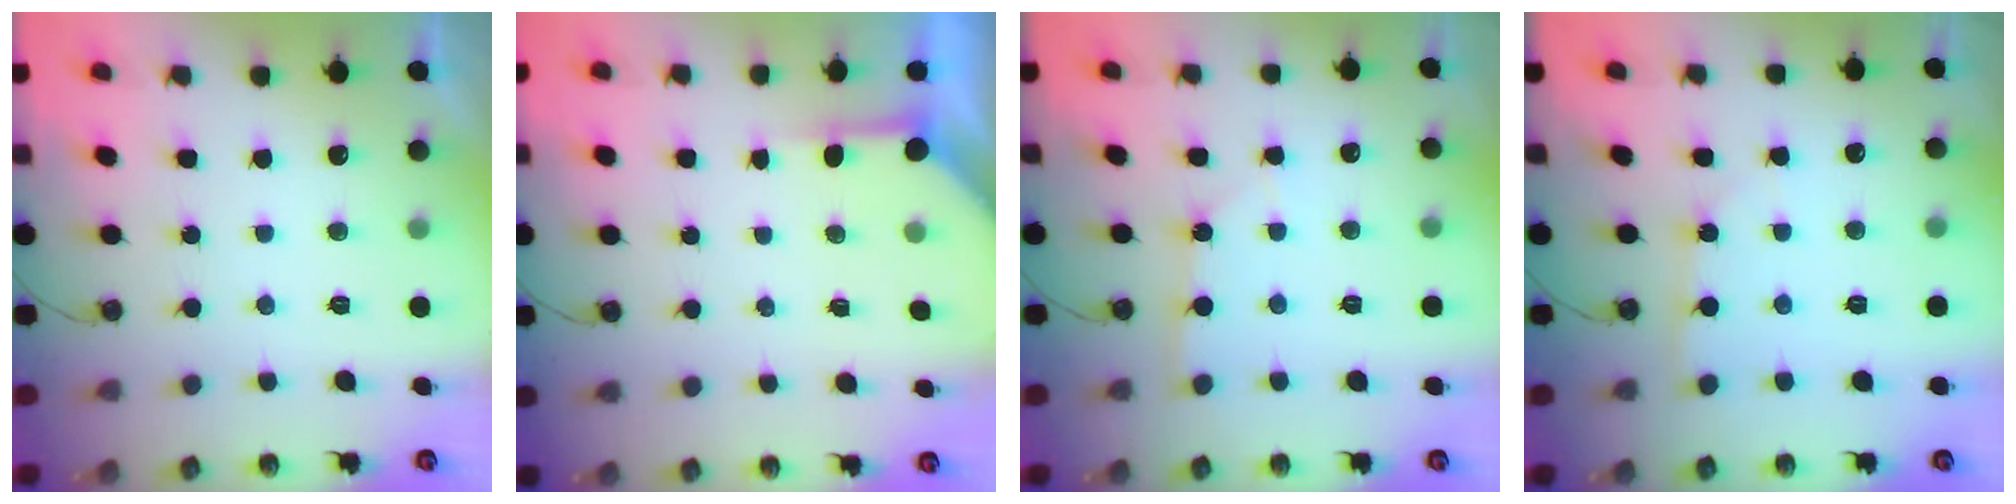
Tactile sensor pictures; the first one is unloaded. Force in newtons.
{"total": 3.5, "press": 3.5, "slide": 0.4}
{"total": 1.5, "press": 1.5, "slide": 0.2}
{"total": 2.2, "press": 2.2, "slide": 0.2}